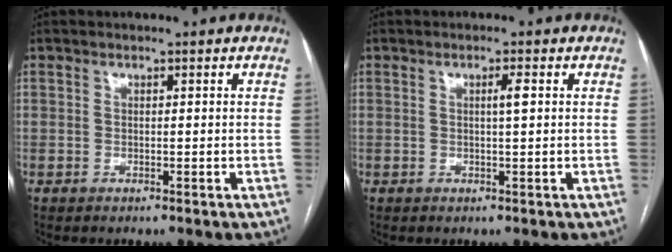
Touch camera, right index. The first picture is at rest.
{"total": 1.6, "force": [0.4, -0.1, 1.5], "torque": [-0.026, 0.001, 0.006]}